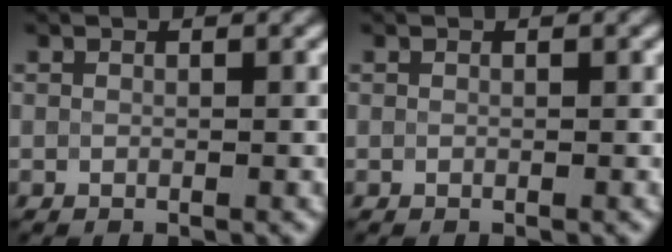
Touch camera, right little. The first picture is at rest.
{"total": 0.0}